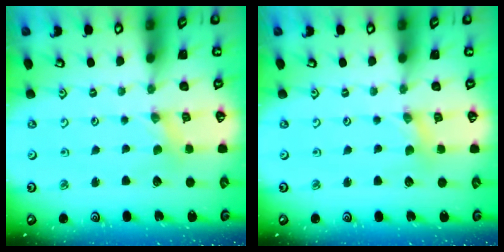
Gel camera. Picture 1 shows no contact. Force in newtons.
{"total": 1.2, "press": 1.2, "slide": 0.2}